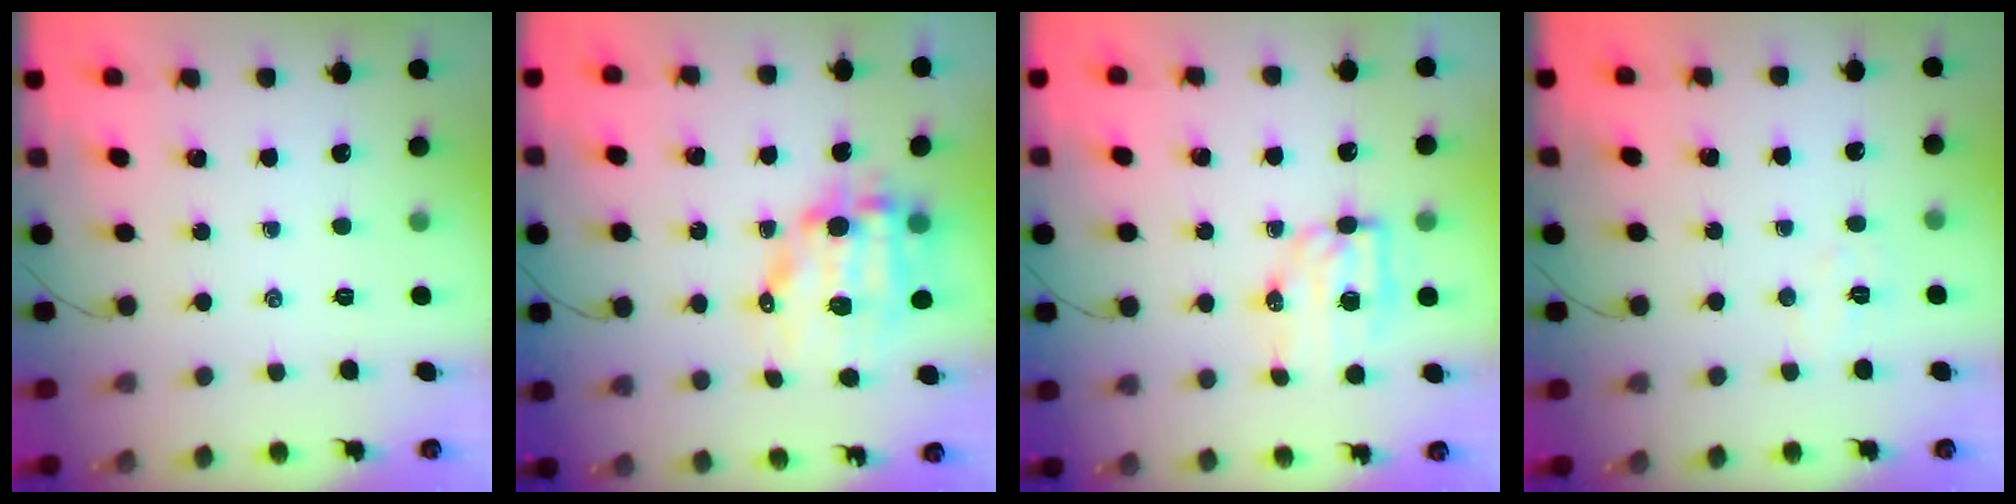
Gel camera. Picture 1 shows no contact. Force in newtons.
{"total": 11.0, "press": 10.7, "slide": 2.7}
{"total": 7.9, "press": 7.8, "slide": 1.4}
{"total": 4.6, "press": 4.5, "slide": 1.0}